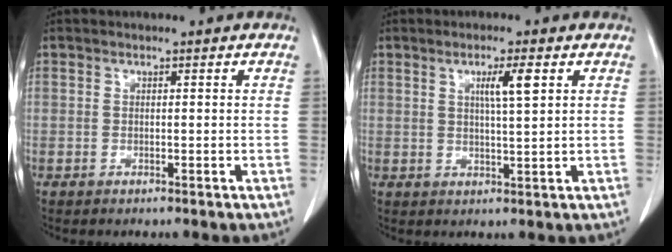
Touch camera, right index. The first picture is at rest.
{"total": 4.2, "force": [1.6, 0.0, 3.9], "torque": [-0.064, -0.001, 0.026]}